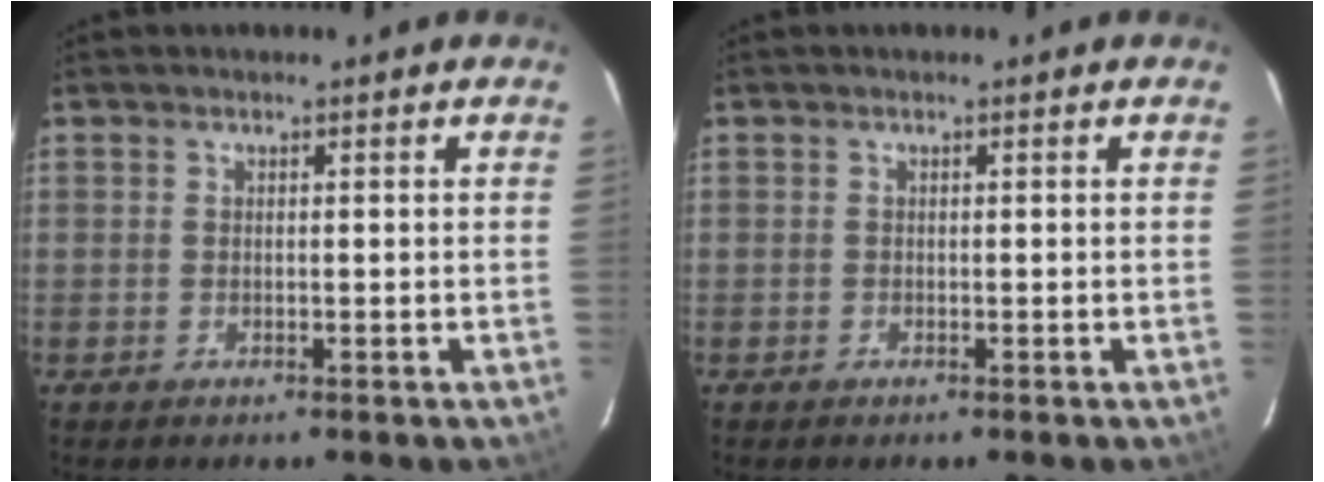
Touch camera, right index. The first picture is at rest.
{"total": 0.0}